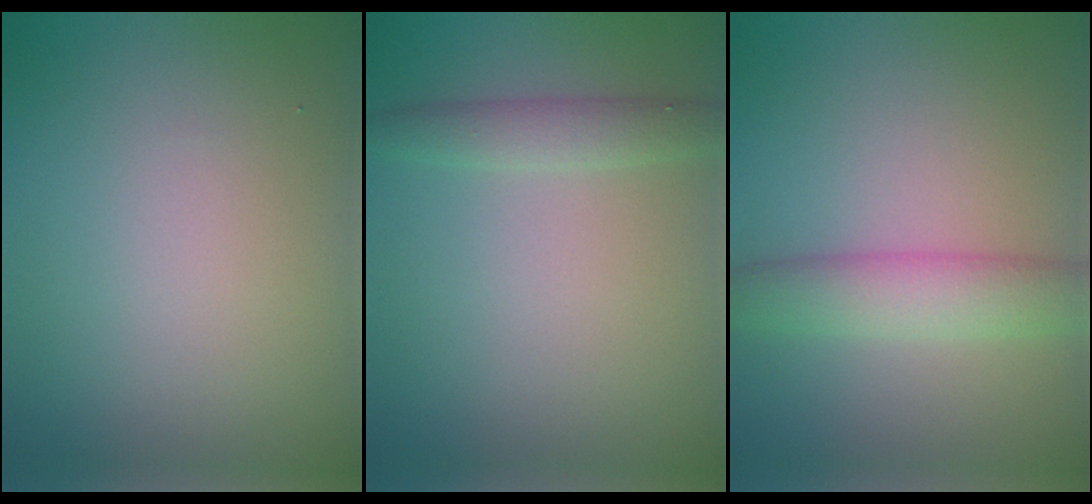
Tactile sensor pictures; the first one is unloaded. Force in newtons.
{"total": 2.1, "press": 2.1, "slide": 0.1}
{"total": 4.2, "press": 4.2, "slide": 0.3}